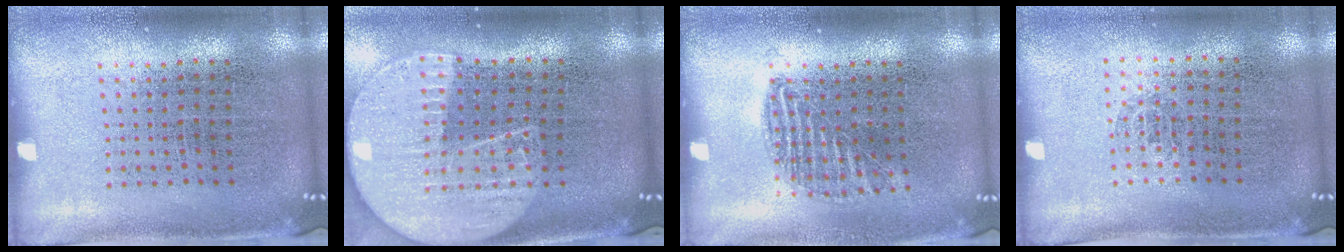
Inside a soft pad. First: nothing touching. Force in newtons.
{"total": 2.3, "press": 2.0, "slide": 1.1}
{"total": 0.9, "press": 0.8, "slide": 0.3}
{"total": 0.5, "press": 0.3, "slide": 0.4}